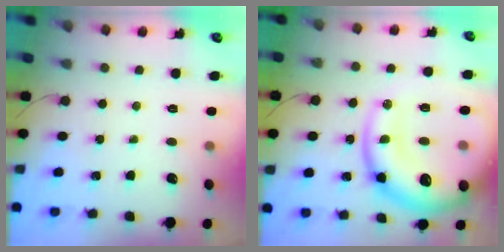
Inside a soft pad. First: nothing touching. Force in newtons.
{"total": 25.1, "press": 24.8, "slide": 3.9}